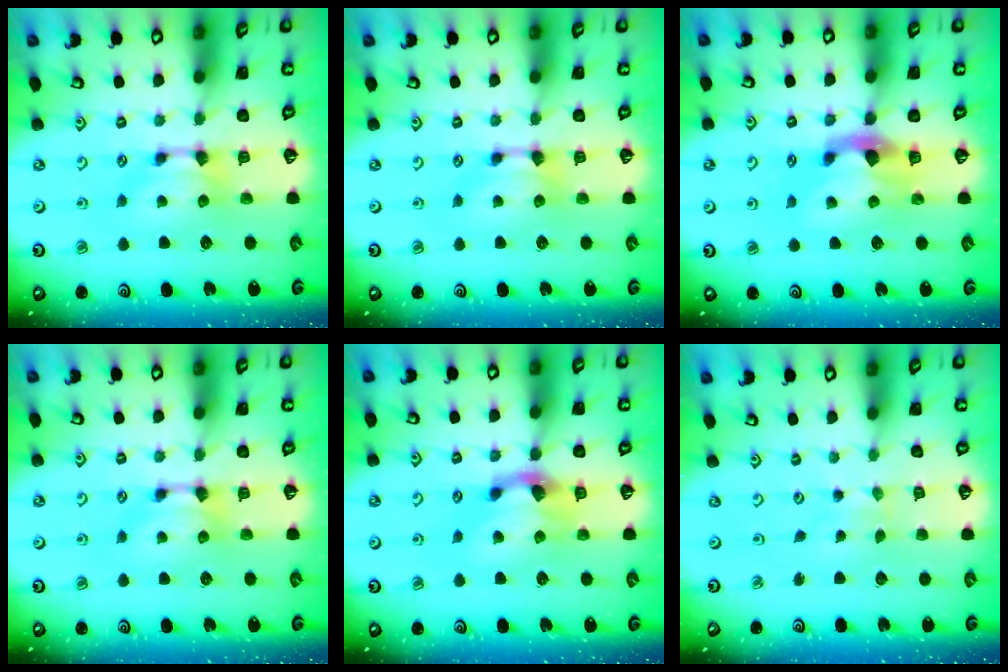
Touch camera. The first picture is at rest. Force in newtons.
{"total": 0.0}
{"total": 2.8, "press": 2.5, "slide": 1.3}
{"total": 0.0}
{"total": 2.9, "press": 2.2, "slide": 2.0}
{"total": 3.2, "press": 3.2, "slide": 0.0}